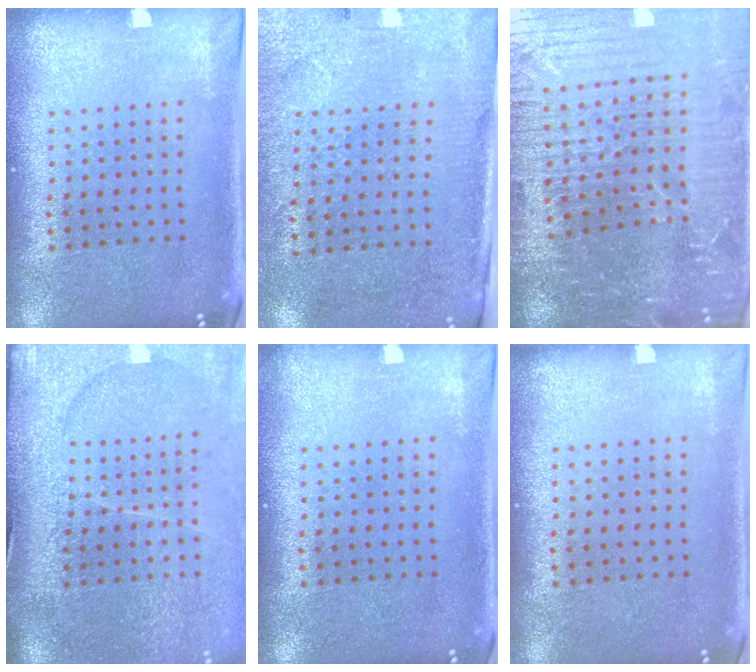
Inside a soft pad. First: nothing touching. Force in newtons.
{"total": 2.8, "press": 2.6, "slide": 1.2}
{"total": 6.3, "press": 5.7, "slide": 2.9}
{"total": 4.6, "press": 3.6, "slide": 2.8}
{"total": 0.5, "press": 0.5, "slide": 0.1}
{"total": 0.0}